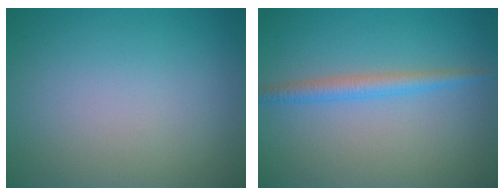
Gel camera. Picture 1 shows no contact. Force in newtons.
{"total": 2.2, "press": 2.2, "slide": 0.1}